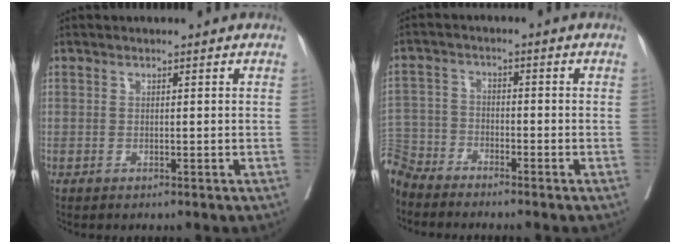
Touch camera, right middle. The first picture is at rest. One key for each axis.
{"total": 7.0, "fx": -6.7, "fy": 1.8, "fz": 0.4, "tx": -0.007, "ty": 0.000, "tz": -0.137}